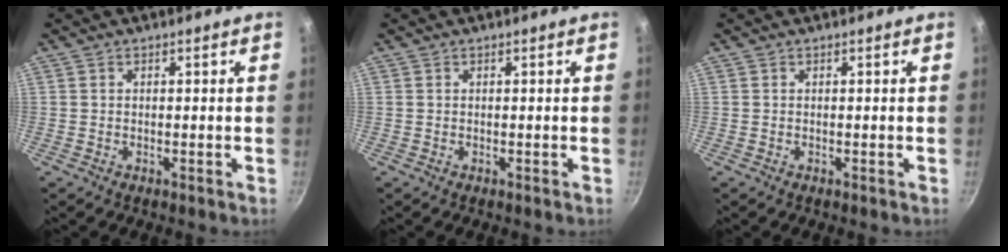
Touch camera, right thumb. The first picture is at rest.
{"total": 0.0}
{"total": 0.0}